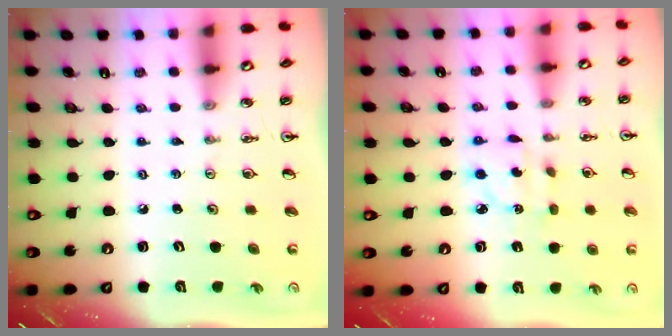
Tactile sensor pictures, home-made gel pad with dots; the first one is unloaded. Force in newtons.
{"total": 3.3, "press": 3.3, "slide": 0.2}